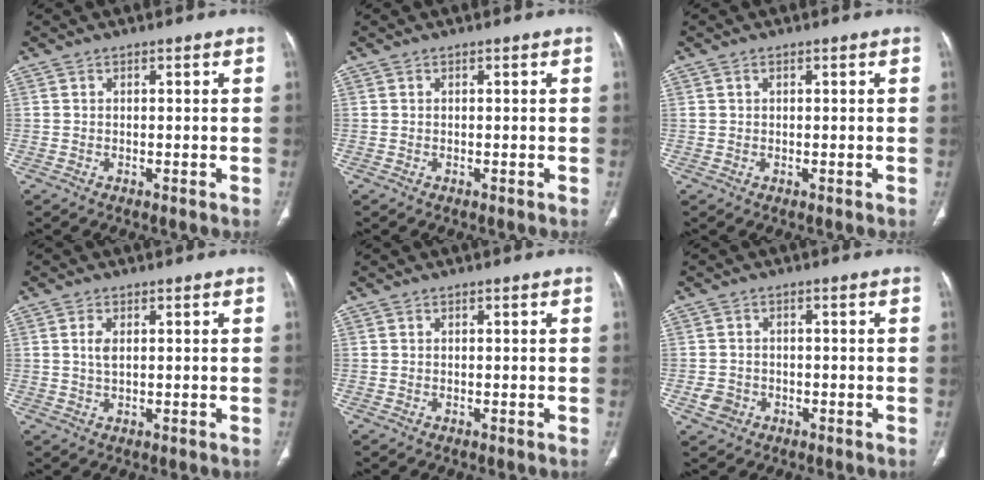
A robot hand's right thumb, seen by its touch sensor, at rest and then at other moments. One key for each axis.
{"total": 0.0}
{"total": 0.7, "fx": 0.4, "fy": 0.4, "fz": 0.4, "tx": -0.008, "ty": 0.003, "tz": 0.008}
{"total": 2.6, "fx": 0.7, "fy": 1.2, "fz": 2.1, "tx": -0.048, "ty": -0.001, "tz": 0.016}
{"total": 0.0}
{"total": 3.1, "fx": -1.2, "fy": 2.6, "fz": 1.1, "tx": -0.014, "ty": 0.010, "tz": -0.017}